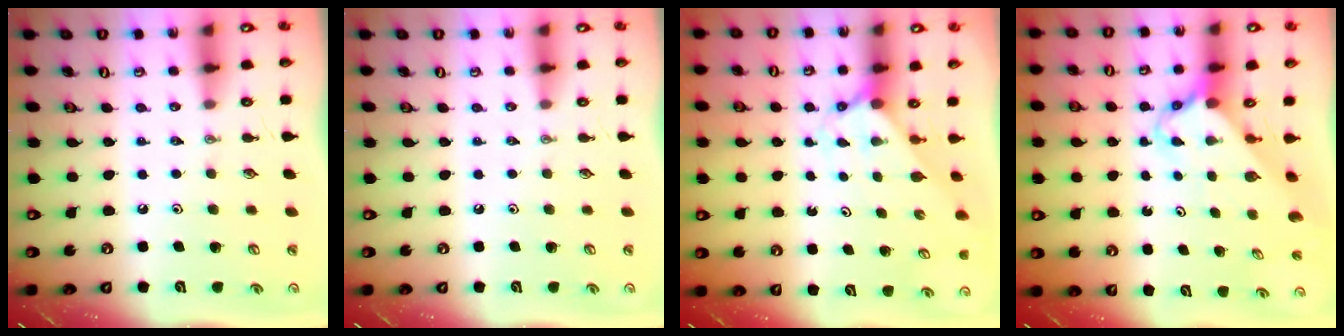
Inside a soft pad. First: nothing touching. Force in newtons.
{"total": 0.0}
{"total": 1.9, "press": 1.9, "slide": 0.2}
{"total": 2.7, "press": 2.7, "slide": 0.2}